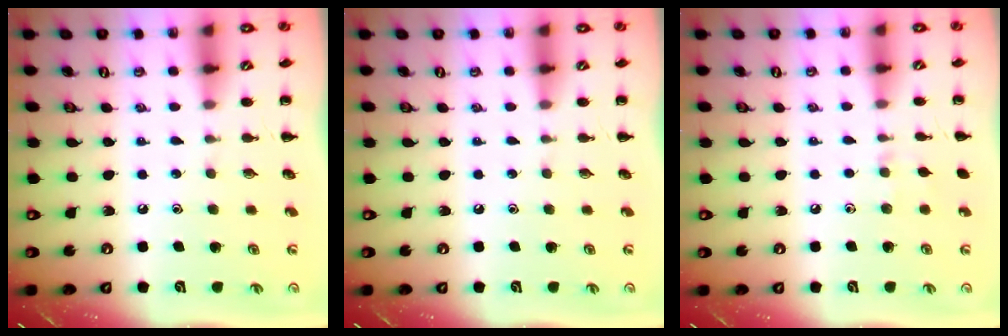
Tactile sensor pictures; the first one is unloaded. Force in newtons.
{"total": 0.0}
{"total": 3.5, "press": 3.3, "slide": 1.2}